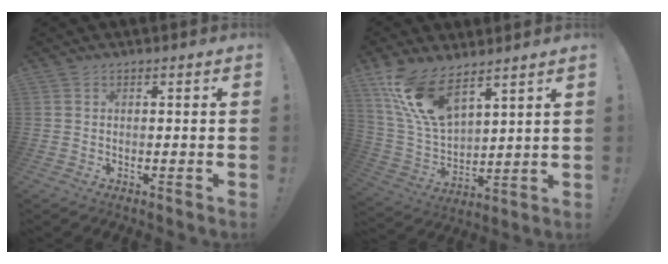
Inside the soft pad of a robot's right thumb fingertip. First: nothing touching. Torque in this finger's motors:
{"motor_torque": [0.27, 0.50, 1.06, 0.91, 0.10]}